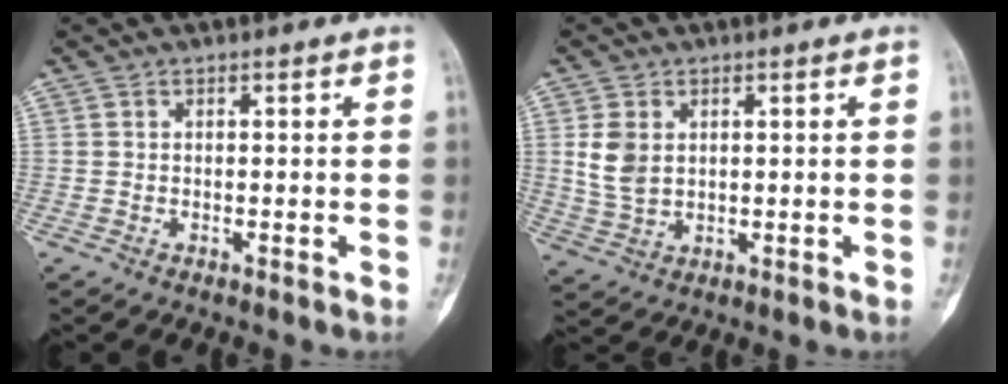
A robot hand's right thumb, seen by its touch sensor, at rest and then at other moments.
{"total": 5.9, "force": [1.4, 4.2, 4.0], "torque": [-0.074, -0.005, 0.037]}